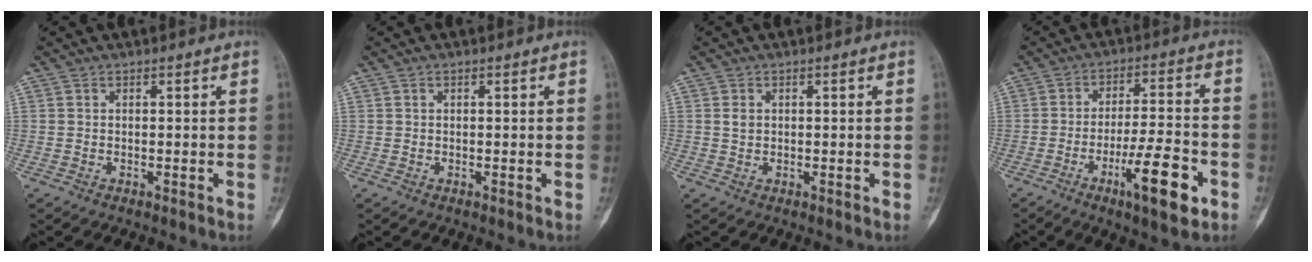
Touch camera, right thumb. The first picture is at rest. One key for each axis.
{"total": 0.0}
{"total": 1.3, "fx": 0.3, "fy": 1.1, "fz": 0.8, "tx": -0.010, "ty": 0.001, "tz": 0.006}
{"total": 12.7, "fx": -5.6, "fy": 2.9, "fz": 11.0, "tx": -0.174, "ty": 0.025, "tz": -0.088}